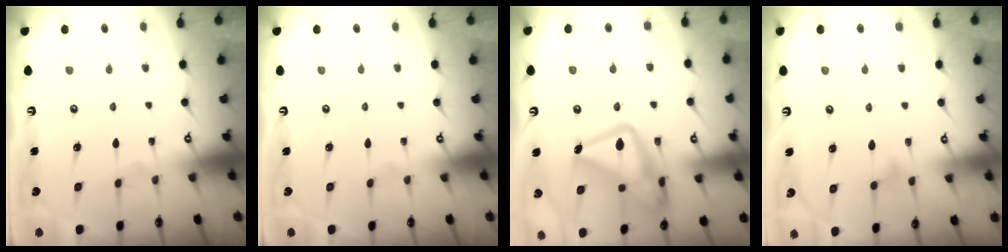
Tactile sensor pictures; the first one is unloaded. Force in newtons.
{"total": 0.0}
{"total": 22.2, "press": 22.2, "slide": 1.5}
{"total": 7.1, "press": 7.1, "slide": 0.3}